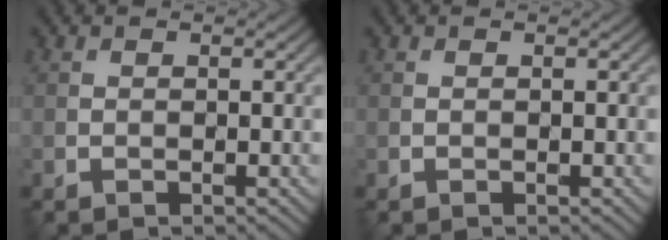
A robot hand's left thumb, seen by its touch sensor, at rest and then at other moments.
{"total": 0.0}